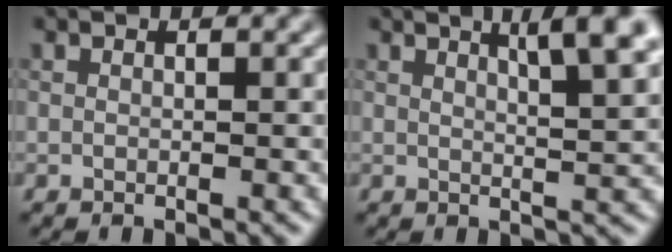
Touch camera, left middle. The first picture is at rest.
{"total": 5.2, "force": [2.8, 1.2, 4.3], "torque": [-0.042, 0.011, 0.034]}